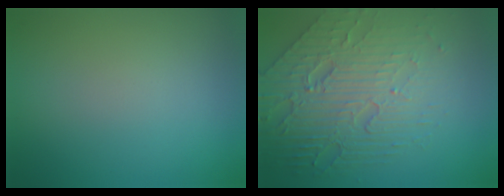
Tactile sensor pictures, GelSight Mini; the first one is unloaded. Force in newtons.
{"total": 8.1, "press": 5.6, "slide": 5.9}